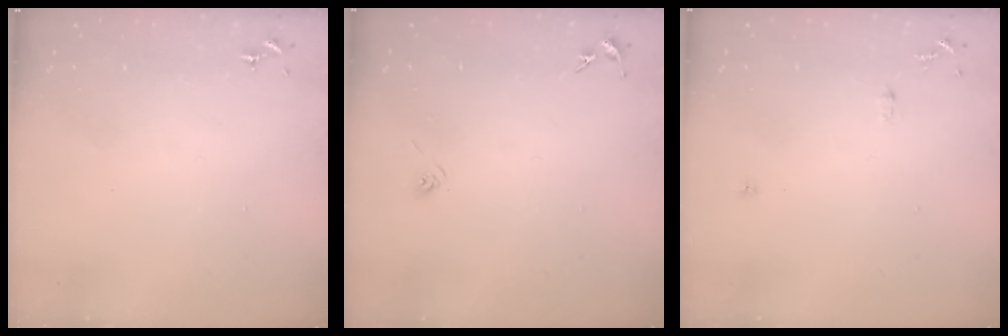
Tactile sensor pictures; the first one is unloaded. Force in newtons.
{"total": 2.9, "press": 2.5, "slide": 1.5}
{"total": 6.1, "press": 6.1, "slide": 0.7}